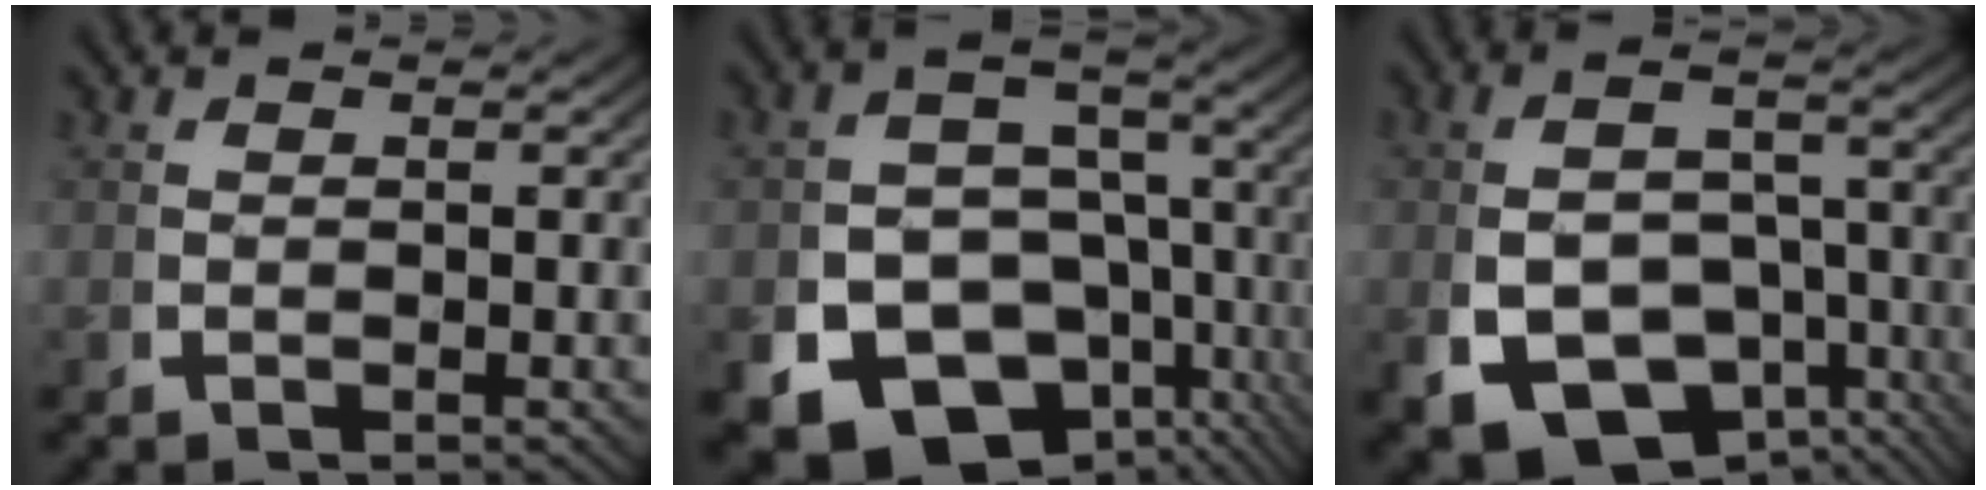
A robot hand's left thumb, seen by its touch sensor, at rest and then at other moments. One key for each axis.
{"total": 16.1, "fx": -6.9, "fy": 12.0, "fz": 8.2, "tx": -0.167, "ty": -0.067, "tz": -0.098}
{"total": 11.4, "fx": -5.0, "fy": 7.8, "fz": 6.6, "tx": -0.142, "ty": -0.052, "tz": -0.064}